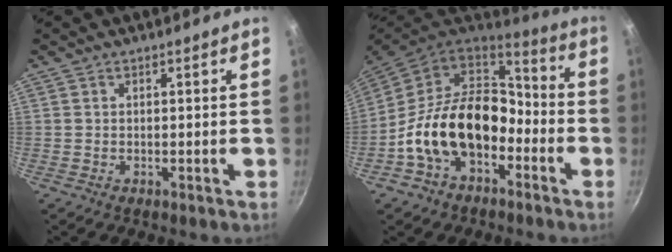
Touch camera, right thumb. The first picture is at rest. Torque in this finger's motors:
{"motor_torque": [2.42, 2.25, 1.39, -1.38, 0.31]}